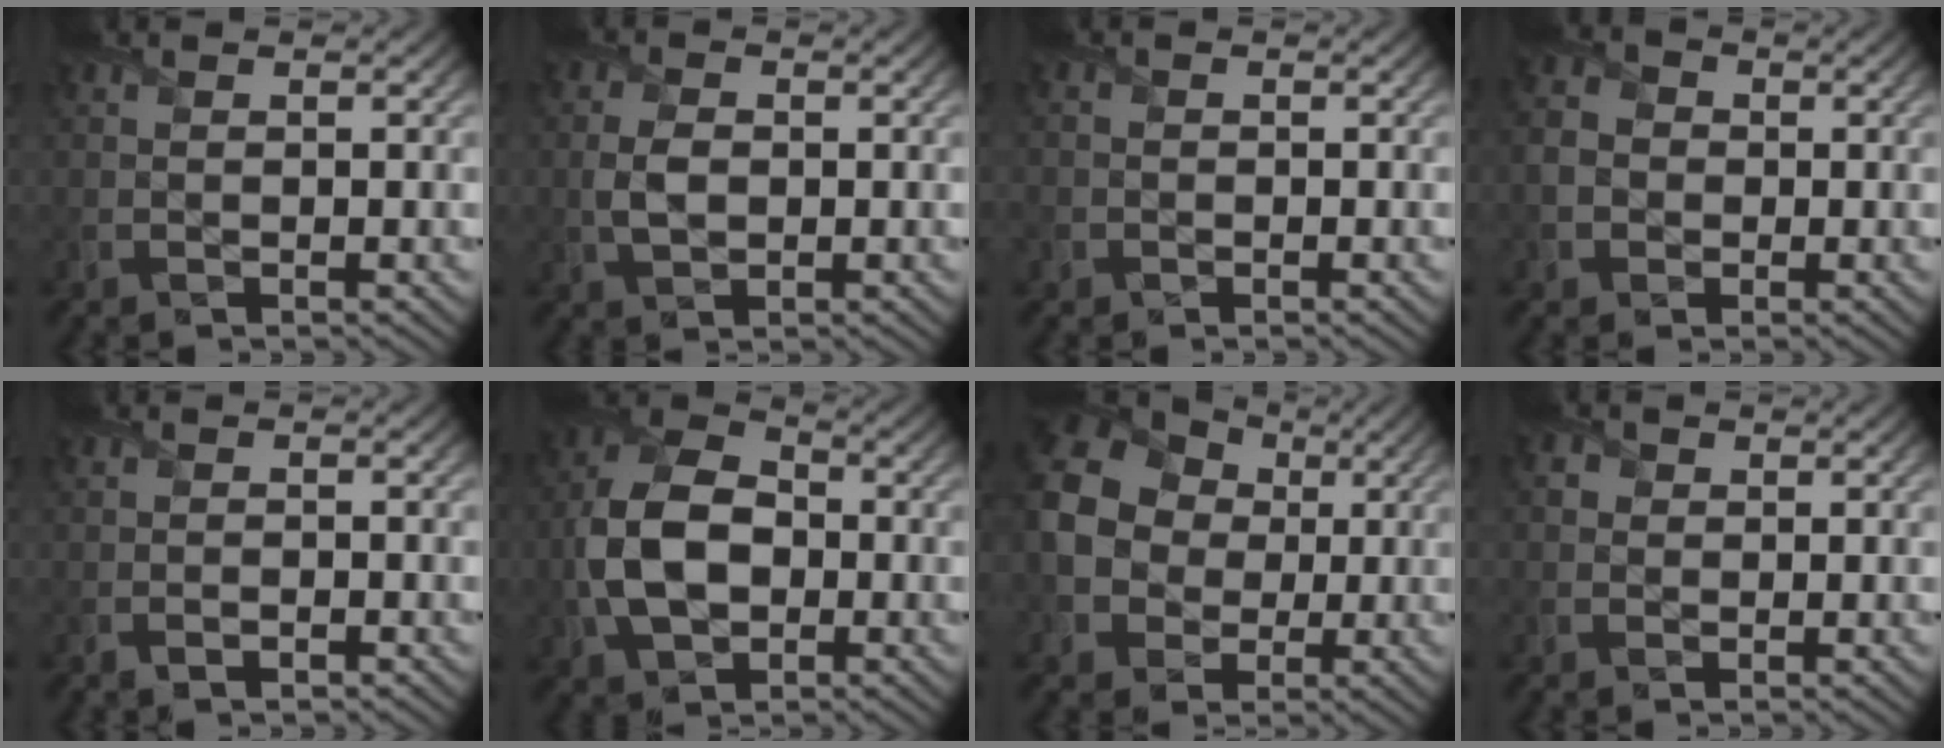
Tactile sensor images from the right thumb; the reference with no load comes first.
{"total": 3.3, "force": [-0.2, 2.2, 2.5], "torque": [-0.062, 0.000, -0.004]}
{"total": 1.0, "force": [-0.4, 0.9, 0.0], "torque": [0.008, 0.005, -0.013]}
{"total": 4.2, "force": [-0.8, 3.8, 1.7], "torque": [-0.052, -0.004, -0.021]}
{"total": 1.0, "force": [-0.6, 0.1, 0.8], "torque": [-0.019, 0.002, -0.013]}
{"total": 10.4, "force": [-1.7, 7.0, 7.5], "torque": [-0.177, -0.001, -0.041]}
{"total": 17.0, "force": [0.6, 15.1, 7.7], "torque": [-0.237, 0.013, -0.030]}
{"total": 1.6, "force": [0.3, 1.5, 0.5], "torque": [-0.016, 0.003, -0.001]}